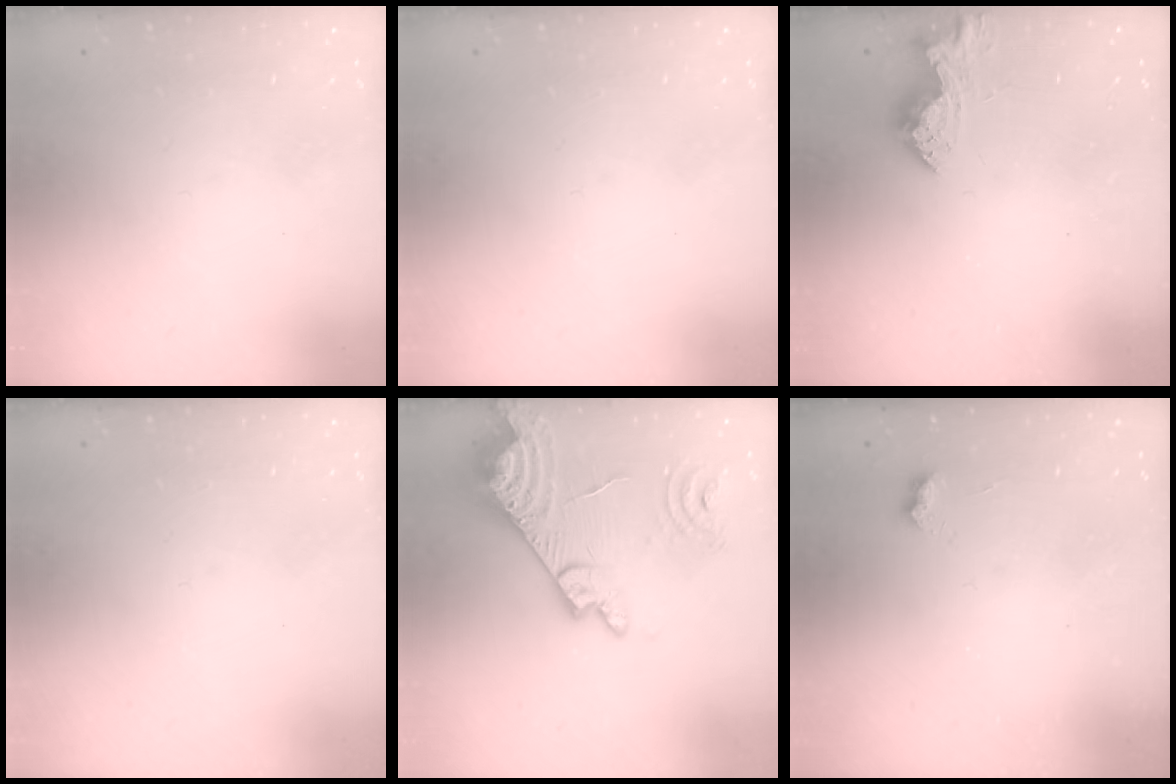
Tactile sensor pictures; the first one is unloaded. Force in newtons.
{"total": 0.0}
{"total": 13.7, "press": 13.6, "slide": 0.9}
{"total": 0.0}
{"total": 19.0, "press": 18.9, "slide": 1.8}
{"total": 3.5, "press": 3.4, "slide": 0.6}